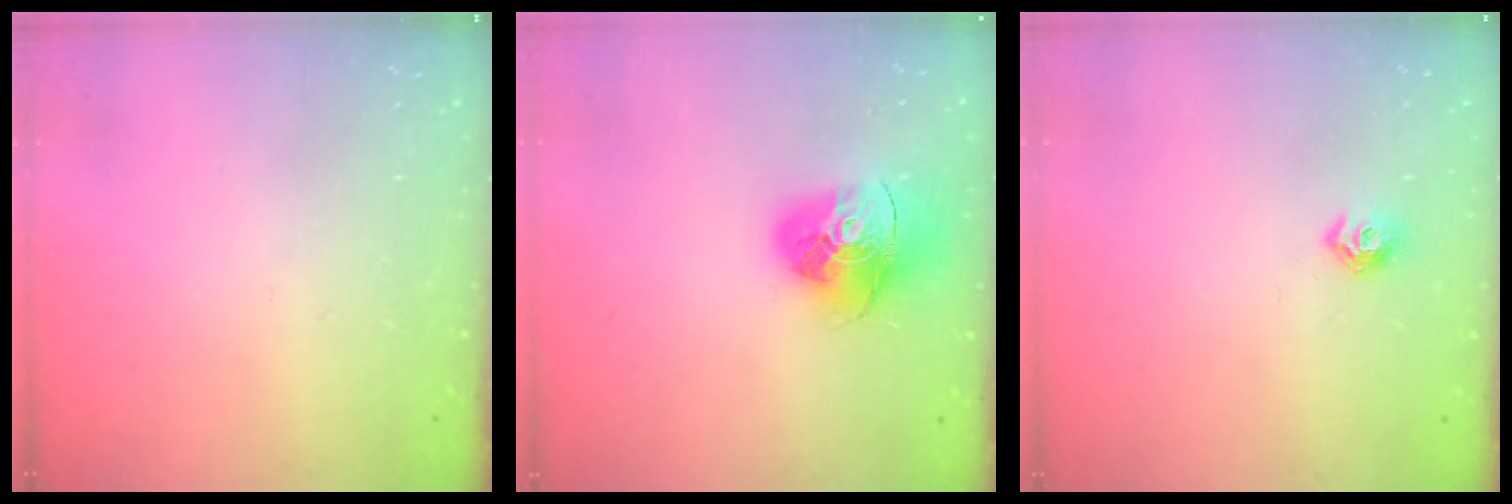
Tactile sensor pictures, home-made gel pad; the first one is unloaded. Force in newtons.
{"total": 15.5, "press": 15.4, "slide": 1.7}
{"total": 6.9, "press": 6.8, "slide": 0.9}